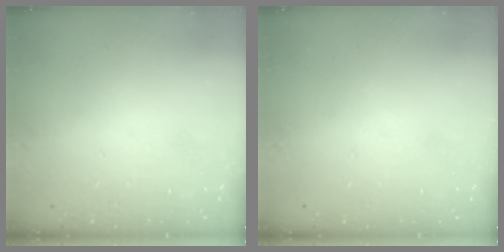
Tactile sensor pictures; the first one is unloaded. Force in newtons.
{"total": 0.0}